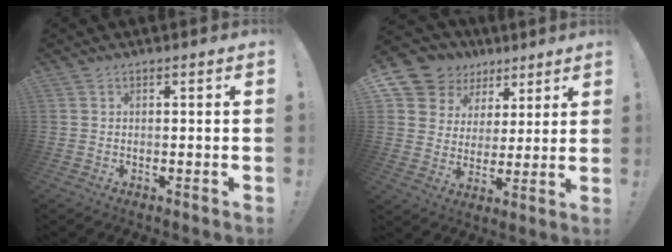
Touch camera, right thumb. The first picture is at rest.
{"total": 11.8, "force": [7.0, 9.1, 2.7], "torque": [-0.045, -0.052, 0.145]}